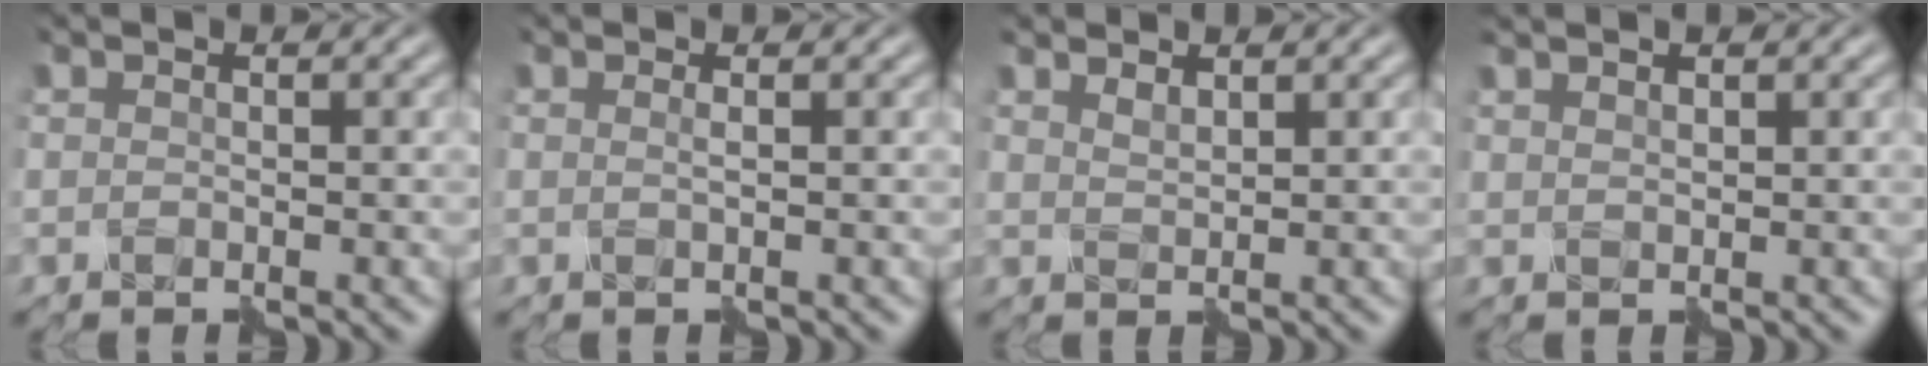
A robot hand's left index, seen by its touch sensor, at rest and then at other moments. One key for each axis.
{"total": 0.5, "fx": 0.0, "fy": 0.0, "fz": 0.5, "tx": -0.009, "ty": 0.000, "tz": -0.004}
{"total": 1.0, "fx": 0.9, "fy": 0.1, "fz": 0.4, "tx": -0.011, "ty": 0.001, "tz": 0.020}
{"total": 0.9, "fx": 0.8, "fy": 0.0, "fz": 0.5, "tx": -0.007, "ty": 0.004, "tz": 0.013}